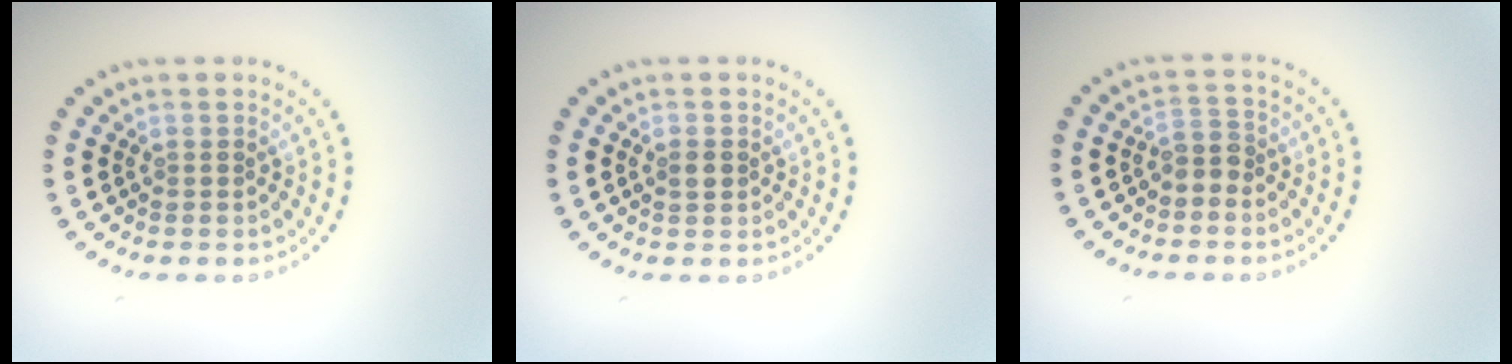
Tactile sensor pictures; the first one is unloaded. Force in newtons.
{"total": 1.2, "press": 1.2, "slide": 0.1}
{"total": 1.9, "press": 1.6, "slide": 1.0}